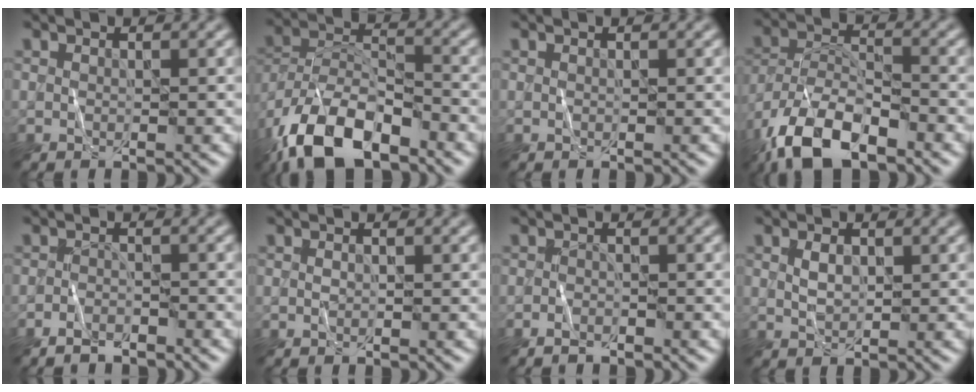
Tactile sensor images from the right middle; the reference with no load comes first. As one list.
[{"total": 11.8, "force": [-8.0, 4.9, 7.2], "torque": [-0.137, -0.001, -0.156]}, {"total": 0.0}, {"total": 10.4, "force": [-7.1, 4.0, 6.5], "torque": [-0.122, -0.004, -0.141]}, {"total": 1.9, "force": [-1.8, 0.3, 0.5], "torque": [-0.008, 0.002, -0.034]}, {"total": 0.0}, {"total": 1.1, "force": [-1.1, 0.1, 0.3], "torque": [-0.007, -0.001, -0.020]}, {"total": 1.3, "force": [0.4, 0.8, 1.0], "torque": [-0.022, 0.000, 0.011]}]